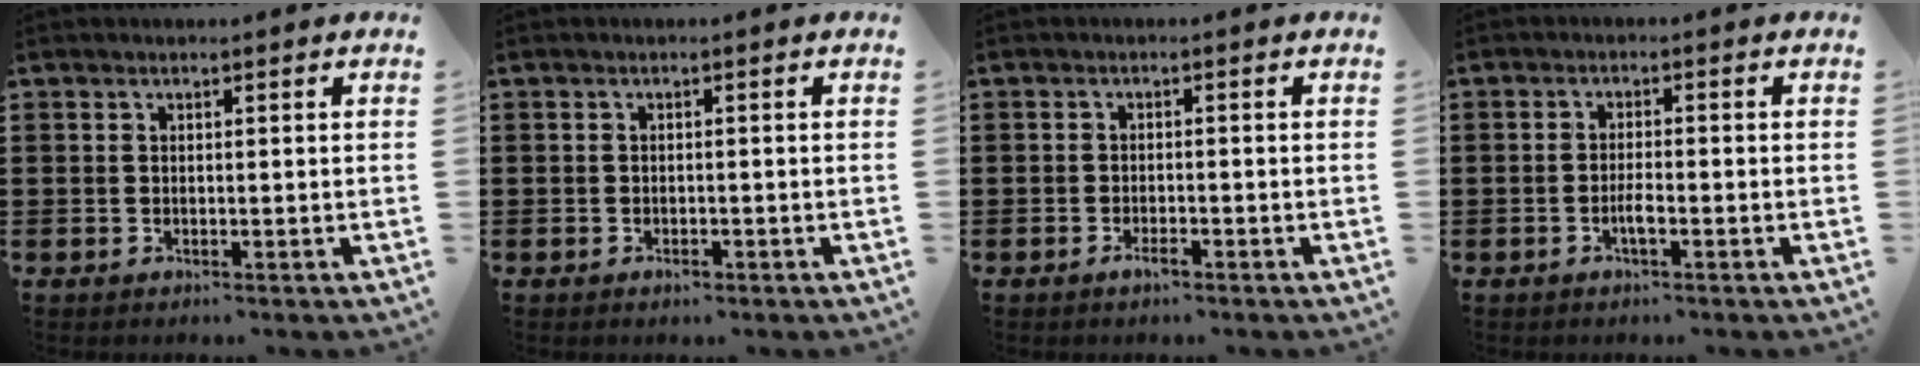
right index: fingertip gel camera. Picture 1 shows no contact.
{"total": 0.8, "force": [-0.6, 0.4, 0.4], "torque": [-0.010, -0.003, -0.010]}
{"total": 1.7, "force": [-1.1, 0.5, 1.2], "torque": [-0.022, -0.002, -0.020]}
{"total": 2.4, "force": [-1.0, 0.5, 2.2], "torque": [-0.047, 0.000, -0.021]}